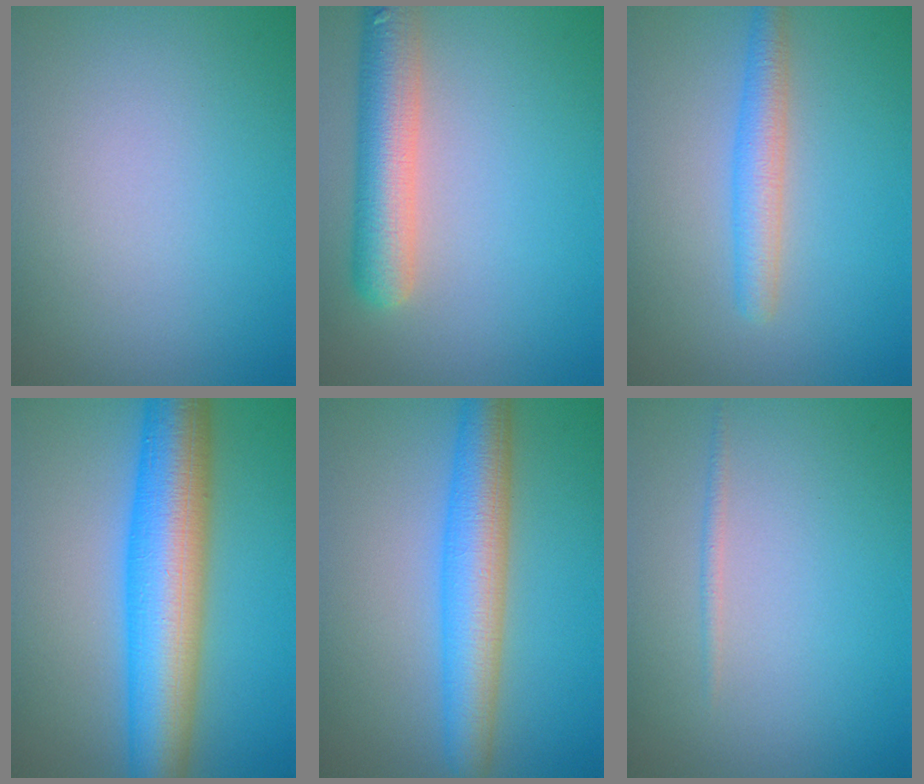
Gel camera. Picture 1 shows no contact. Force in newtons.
{"total": 6.3, "press": 6.3, "slide": 0.3}
{"total": 2.9, "press": 2.9, "slide": 0.0}
{"total": 10.3, "press": 10.3, "slide": 0.1}
{"total": 6.1, "press": 6.1, "slide": 0.1}
{"total": 0.8, "press": 0.7, "slide": 0.1}